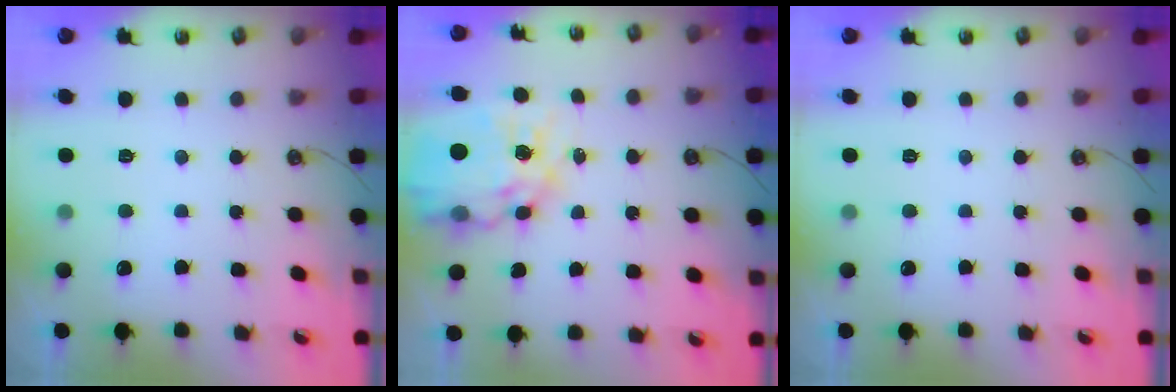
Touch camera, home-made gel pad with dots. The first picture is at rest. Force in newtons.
{"total": 17.0, "press": 16.9, "slide": 1.8}
{"total": 0.0}